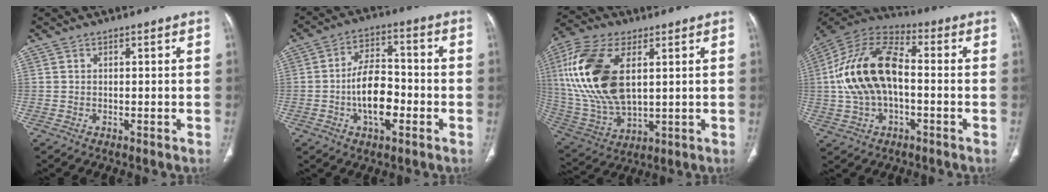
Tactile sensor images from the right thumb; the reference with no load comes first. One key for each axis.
{"total": 11.0, "fx": -2.8, "fy": 5.6, "fz": 9.0, "tx": -0.146, "ty": 0.026, "tz": -0.054}
{"total": 21.0, "fx": 4.7, "fy": 11.1, "fz": 17.2, "tx": -0.367, "ty": -0.013, "tz": 0.092}
{"total": 17.9, "fx": -0.3, "fy": 10.1, "fz": 14.8, "tx": -0.289, "ty": 0.035, "tz": -0.011}